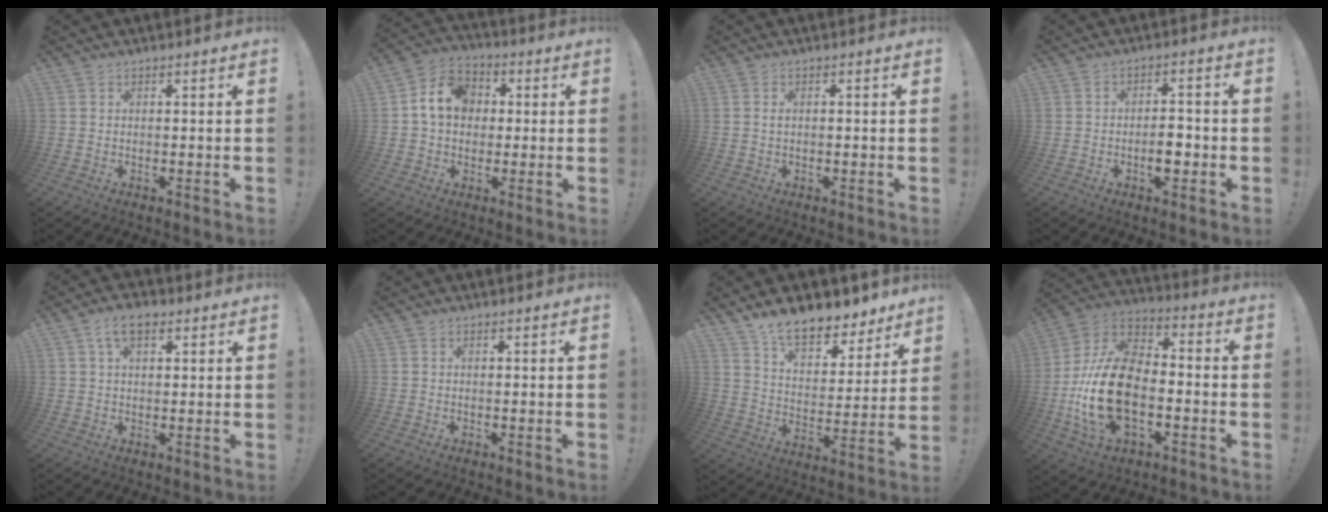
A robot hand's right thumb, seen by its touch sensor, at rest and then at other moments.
{"total": 11.4, "force": [2.3, 9.4, 6.2], "torque": [-0.101, 0.016, 0.050]}
{"total": 0.9, "force": [-0.3, 0.2, 0.9], "torque": [-0.019, 0.003, -0.005]}
{"total": 5.9, "force": [-2.1, 2.5, 4.9], "torque": [-0.071, 0.003, -0.039]}
{"total": 6.0, "force": [2.9, 3.1, 4.3], "torque": [-0.070, 0.001, 0.053]}
{"total": 0.0}
{"total": 12.3, "force": [10.4, 4.6, 4.7], "torque": [-0.080, -0.083, 0.188]}
{"total": 22.4, "force": [-5.4, 13.6, 17.0], "torque": [-0.334, 0.028, -0.080]}